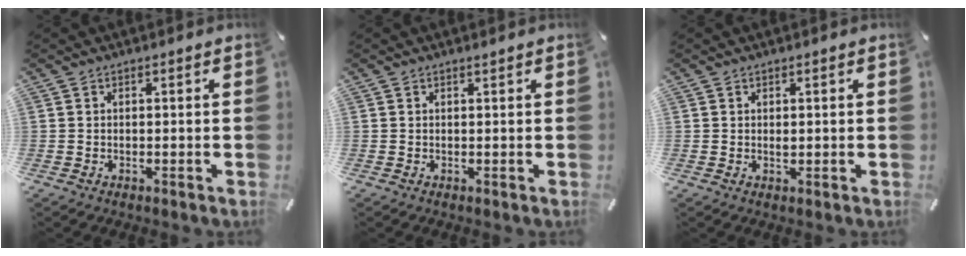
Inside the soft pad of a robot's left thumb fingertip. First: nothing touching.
{"total": 0.0}
{"total": 0.7, "force": [0.2, 0.4, 0.5], "torque": [-0.011, 0.001, 0.005]}